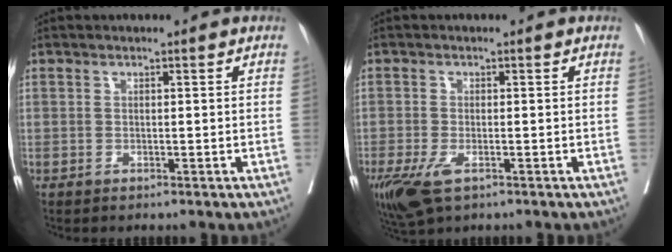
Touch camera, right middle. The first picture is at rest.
{"total": 6.3, "force": [-3.4, 2.5, 4.7], "torque": [-0.094, -0.018, -0.059]}